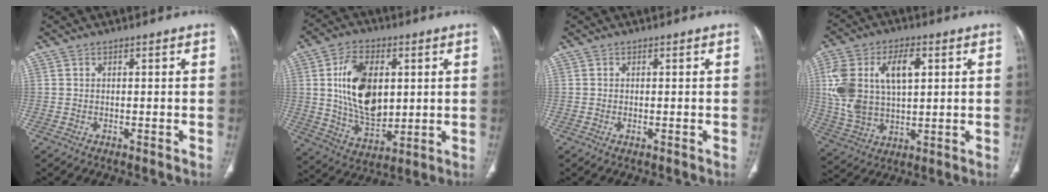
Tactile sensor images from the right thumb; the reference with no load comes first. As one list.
[{"total": 16.3, "force": [2.9, 9.9, 12.6], "torque": [-0.196, -0.016, 0.059]}, {"total": 0.6, "force": [-0.2, 0.2, 0.5], "torque": [-0.011, -0.002, -0.003]}, {"total": 17.2, "force": [4.0, 9.9, 13.5], "torque": [-0.263, 0.004, 0.081]}]